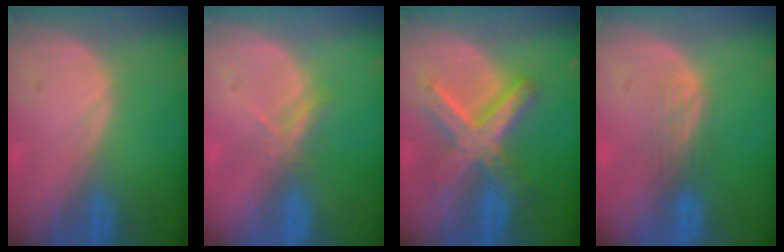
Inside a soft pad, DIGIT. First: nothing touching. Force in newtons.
{"total": 2.3, "press": 2.1, "slide": 0.9}
{"total": 9.0, "press": 9.0, "slide": 0.7}
{"total": 2.4, "press": 2.3, "slide": 0.4}